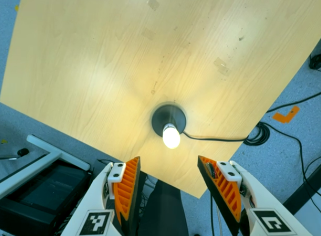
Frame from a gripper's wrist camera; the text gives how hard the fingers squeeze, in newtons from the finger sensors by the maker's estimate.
{"total": 0.0}